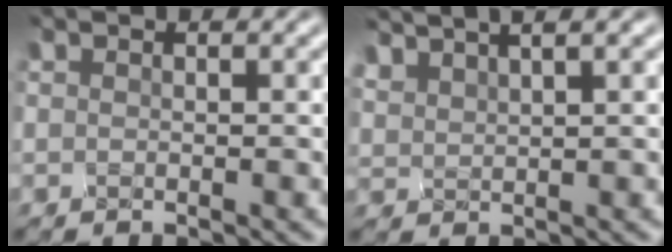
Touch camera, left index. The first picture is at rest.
{"total": 4.3, "force": [3.4, 1.0, 2.4], "torque": [-0.071, 0.021, 0.058]}